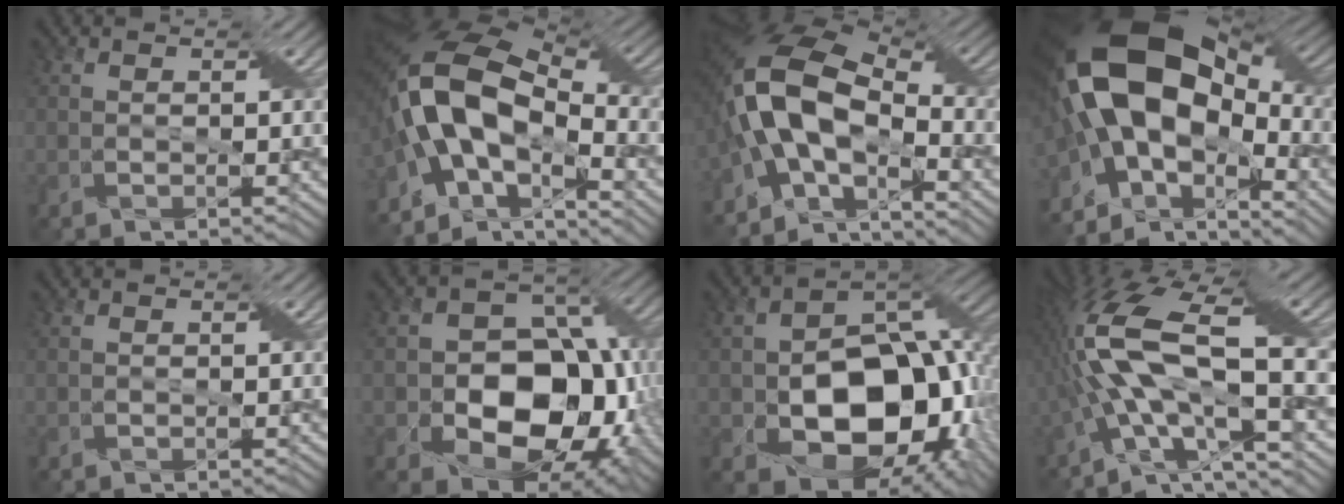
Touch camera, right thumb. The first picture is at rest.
{"total": 15.6, "force": [-3.7, 8.5, 12.5], "torque": [-0.247, 0.006, -0.079]}
{"total": 14.1, "force": [-3.0, 7.3, 11.7], "torque": [-0.240, 0.011, -0.072]}
{"total": 19.1, "force": [-0.9, 11.0, 15.5], "torque": [-0.311, -0.005, -0.003]}
{"total": 0.0}
{"total": 14.4, "force": [-3.2, 10.5, 9.3], "torque": [-0.130, -0.009, -0.059]}
{"total": 15.9, "force": [-3.8, 11.0, 10.9], "torque": [-0.148, -0.022, -0.066]}
{"total": 16.8, "force": [-2.0, 6.4, 15.4], "torque": [-0.317, 0.005, -0.043]}